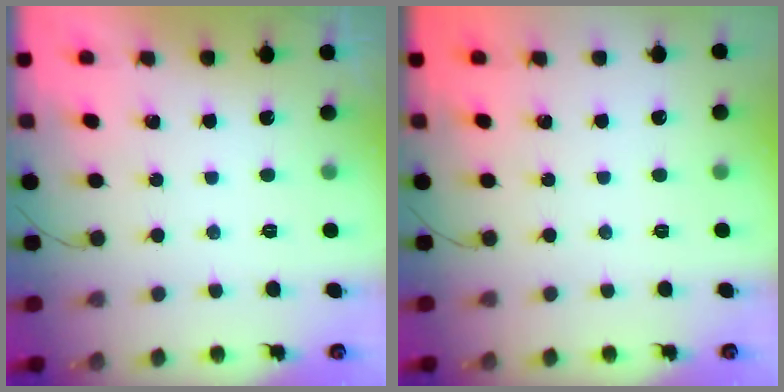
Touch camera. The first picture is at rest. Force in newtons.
{"total": 0.0}